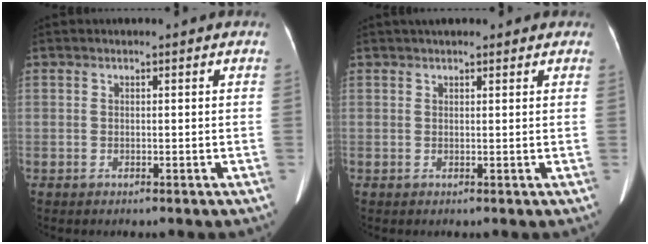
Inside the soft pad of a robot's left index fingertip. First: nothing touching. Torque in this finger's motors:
{"motor_torque": [0.31, -0.33, 0.05, 0.03]}